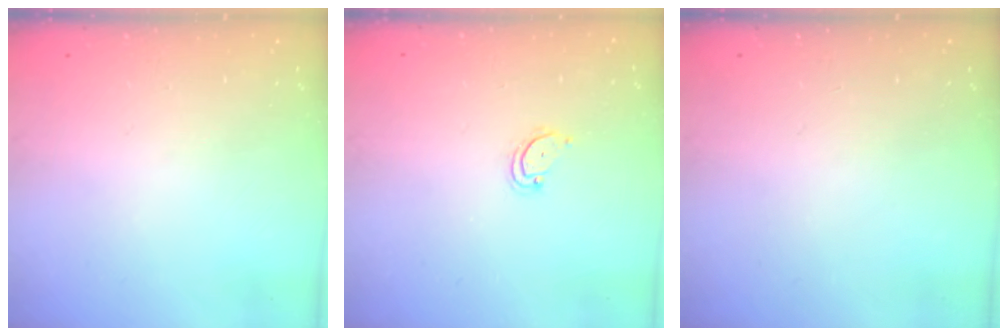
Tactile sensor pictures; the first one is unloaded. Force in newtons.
{"total": 2.8, "press": 2.8, "slide": 0.3}
{"total": 0.0}